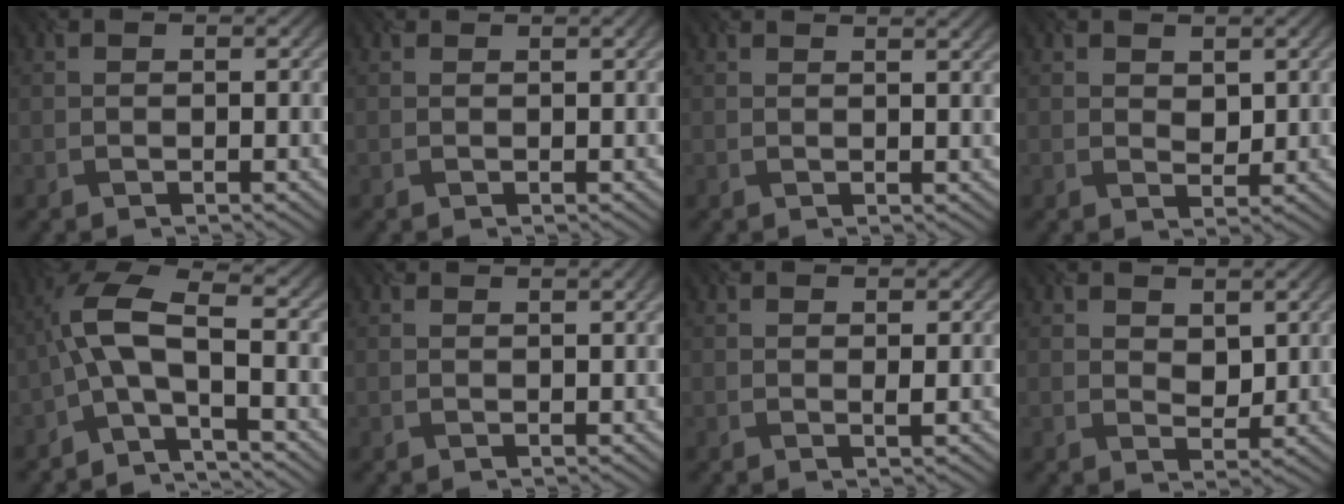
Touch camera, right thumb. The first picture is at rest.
{"total": 1.6, "force": [0.7, 0.6, 1.3], "torque": [-0.005, 0.006, 0.001]}
{"total": 2.4, "force": [1.4, 0.6, 1.9], "torque": [-0.014, 0.009, 0.009]}
{"total": 2.0, "force": [0.8, 1.5, 1.2], "torque": [-0.026, 0.003, 0.027]}
{"total": 8.5, "force": [-2.6, 3.0, 7.5], "torque": [-0.152, 0.022, -0.056]}
{"total": 2.2, "force": [0.9, 0.8, 1.8], "torque": [-0.009, 0.012, 0.000]}
{"total": 0.7, "force": [0.2, 0.0, 0.7], "torque": [-0.011, 0.003, 0.010]}
{"total": 2.5, "force": [1.1, 1.7, 1.4], "torque": [-0.032, -0.001, 0.032]}